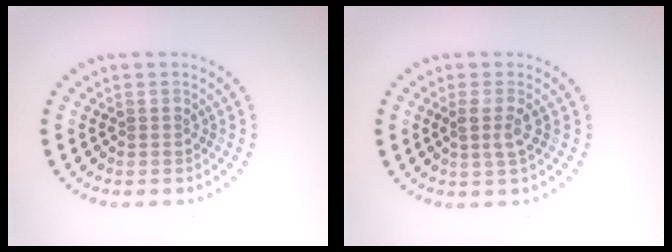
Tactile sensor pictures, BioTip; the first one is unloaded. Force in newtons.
{"total": 1.5, "press": 1.3, "slide": 0.8}